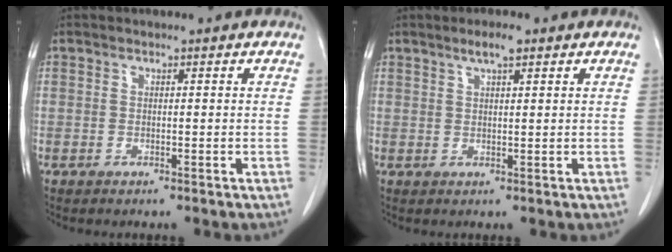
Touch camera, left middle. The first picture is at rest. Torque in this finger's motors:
{"motor_torque": [0.52, -0.34, 0.01, 0.01]}